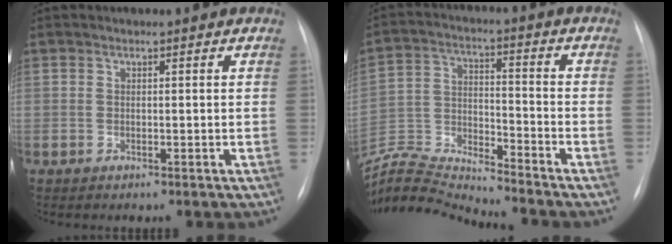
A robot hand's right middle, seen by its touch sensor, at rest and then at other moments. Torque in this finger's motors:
{"motor_torque": [-0.06, -0.19, 0.08, 0.04]}